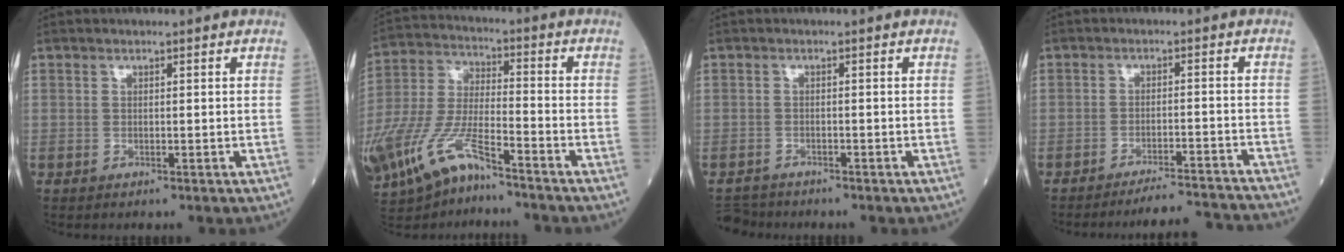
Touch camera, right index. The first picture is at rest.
{"total": 15.5, "force": [-10.2, 4.4, 10.8], "torque": [-0.250, -0.028, -0.194]}
{"total": 3.4, "force": [-3.2, 1.1, -0.2], "torque": [0.001, -0.010, -0.057]}
{"total": 11.3, "force": [-11.1, -1.0, 1.8], "torque": [-0.009, -0.008, -0.147]}